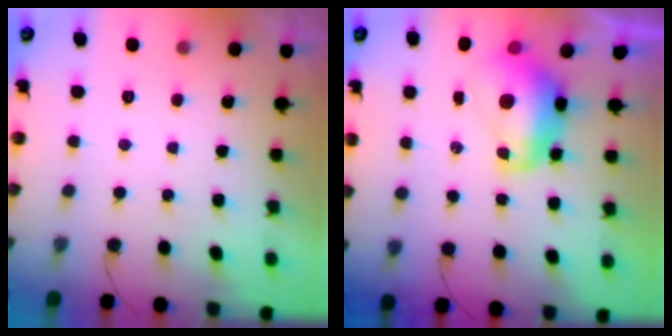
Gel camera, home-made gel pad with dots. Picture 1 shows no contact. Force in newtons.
{"total": 9.6, "press": 9.5, "slide": 0.9}